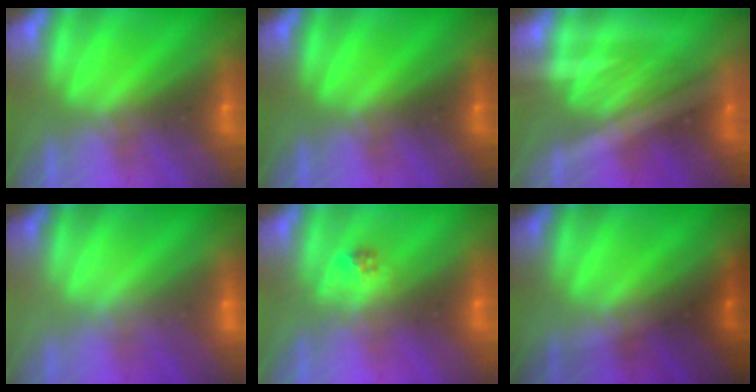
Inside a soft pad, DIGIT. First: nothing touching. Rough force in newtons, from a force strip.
{"total": 0.0}
{"total": 1.8}
{"total": 2.9}
{"total": 2.3}
{"total": 1.3}